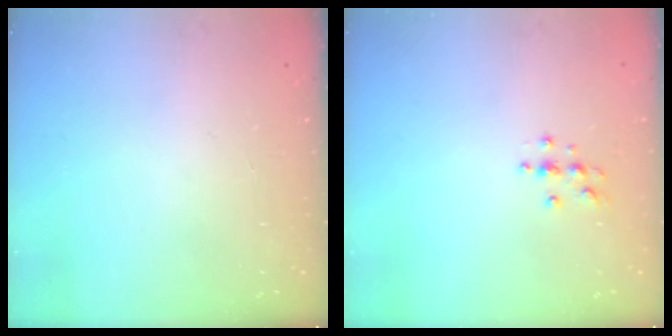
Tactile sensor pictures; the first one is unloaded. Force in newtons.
{"total": 3.7, "press": 3.7, "slide": 0.5}